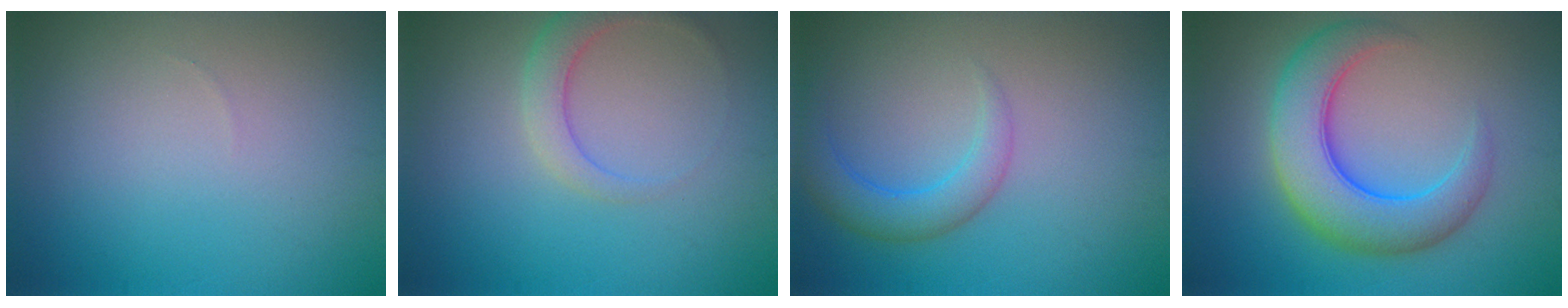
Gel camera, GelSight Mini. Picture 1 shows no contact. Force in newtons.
{"total": 2.5, "press": 2.5, "slide": 0.1}
{"total": 3.3, "press": 3.3, "slide": 0.3}
{"total": 7.5, "press": 7.5, "slide": 0.1}